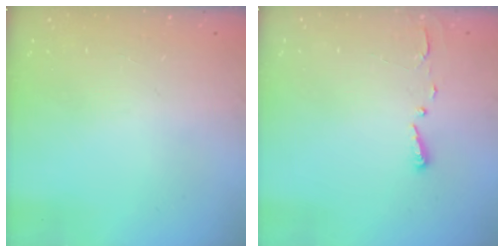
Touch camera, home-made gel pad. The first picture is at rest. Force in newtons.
{"total": 2.7, "press": 2.7, "slide": 0.4}